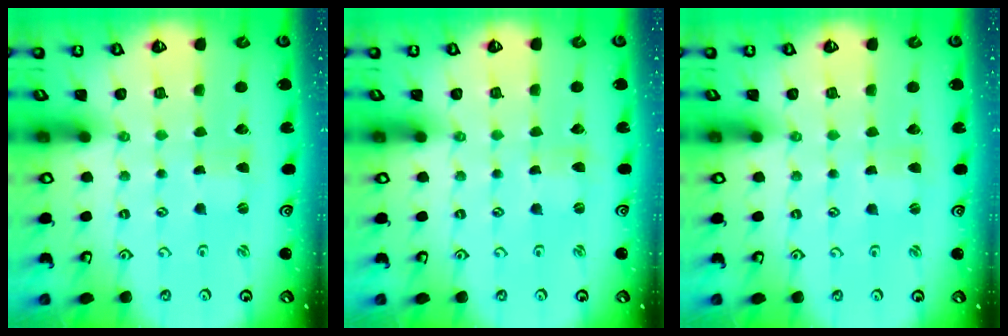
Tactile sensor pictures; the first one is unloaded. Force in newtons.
{"total": 0.0}
{"total": 0.0}